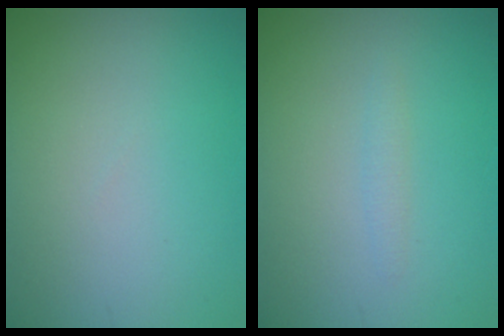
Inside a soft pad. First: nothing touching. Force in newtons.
{"total": 0.8, "press": 0.8, "slide": 0.0}